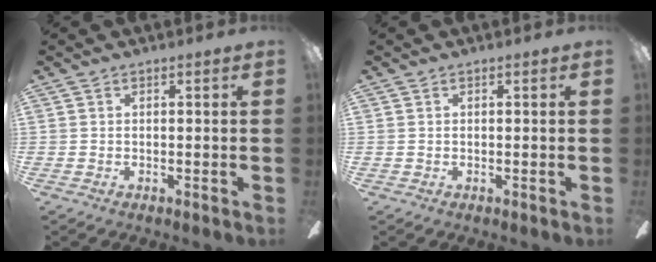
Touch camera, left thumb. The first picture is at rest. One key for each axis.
{"total": 0.0}